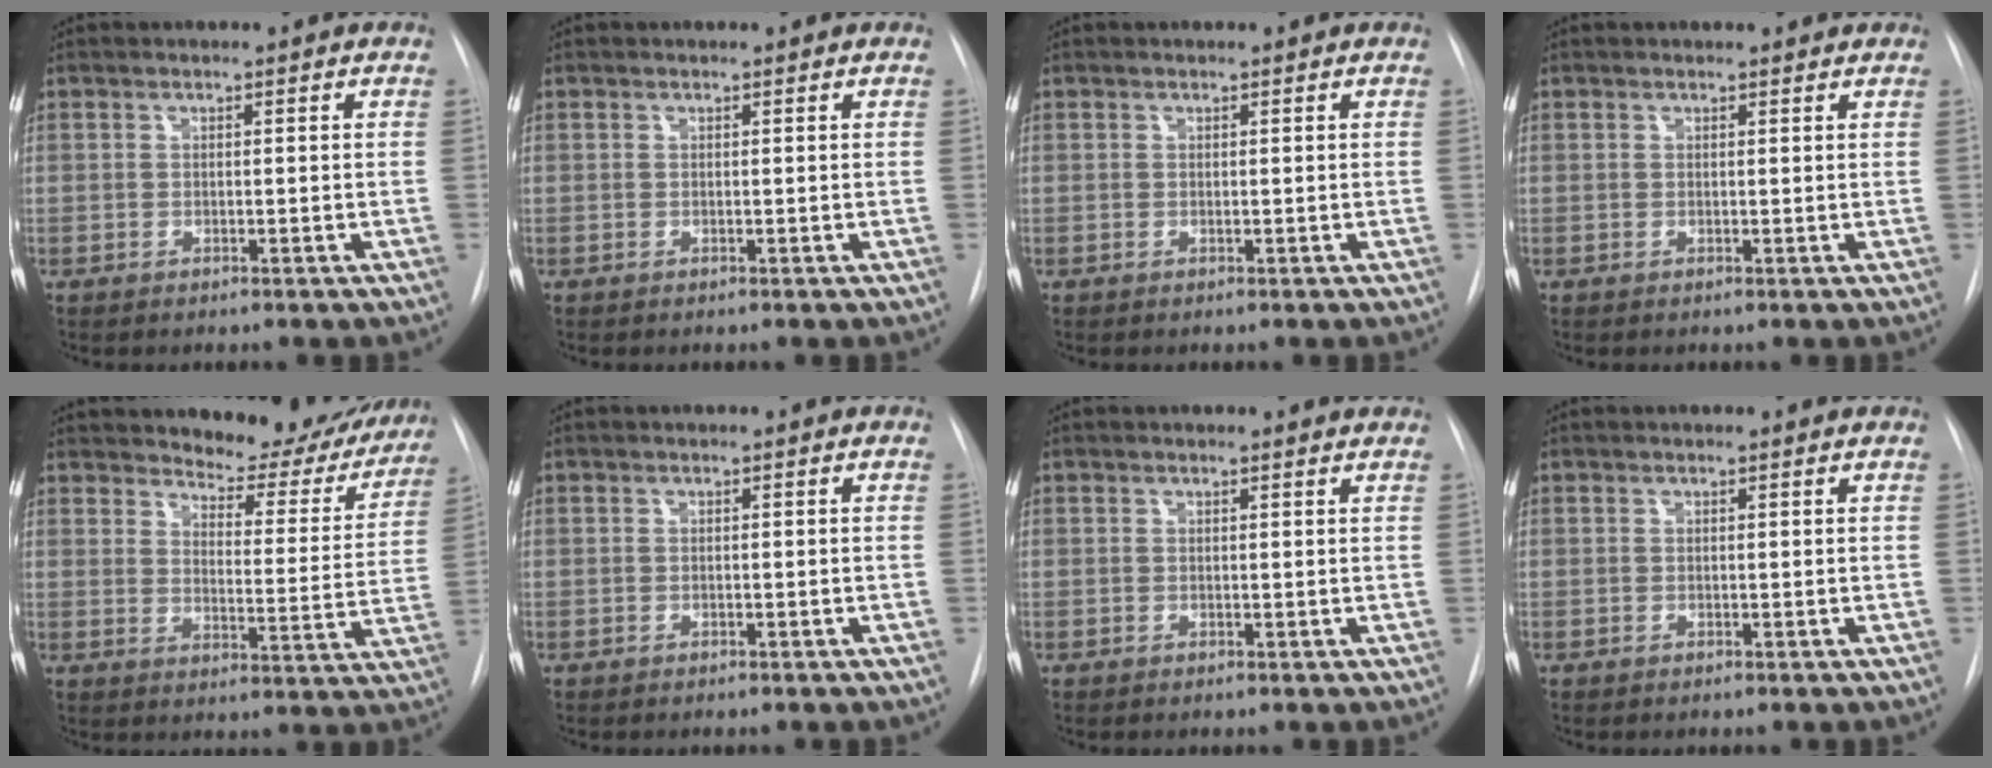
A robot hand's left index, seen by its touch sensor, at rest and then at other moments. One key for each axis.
{"total": 1.2, "fx": 1.2, "fy": 0.1, "fz": 0.1, "tx": -0.009, "ty": 0.010, "tz": 0.013}
{"total": 1.1, "fx": 1.0, "fy": 0.1, "fz": 0.2, "tx": -0.009, "ty": 0.007, "tz": 0.011}
{"total": 2.8, "fx": 2.7, "fy": 0.6, "fz": 0.3, "tx": -0.008, "ty": 0.008, "tz": 0.025}
{"total": 16.6, "fx": 15.3, "fy": 4.8, "fz": 4.6, "tx": -0.033, "ty": -0.038, "tz": 0.184}
{"total": 0.0}
{"total": 2.2, "fx": 2.2, "fy": 0.2, "fz": 0.3, "tx": -0.011, "ty": 0.000, "tz": 0.017}
{"total": 0.8, "fx": 0.8, "fy": 0.0, "fz": 0.1, "tx": -0.010, "ty": 0.001, "tz": 0.009}